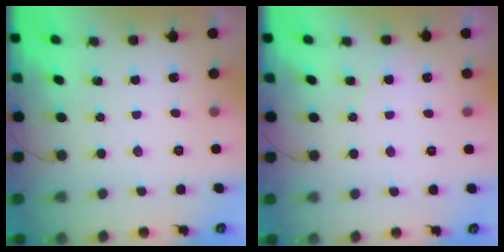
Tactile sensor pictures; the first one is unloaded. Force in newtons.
{"total": 5.2, "press": 5.2, "slide": 0.4}